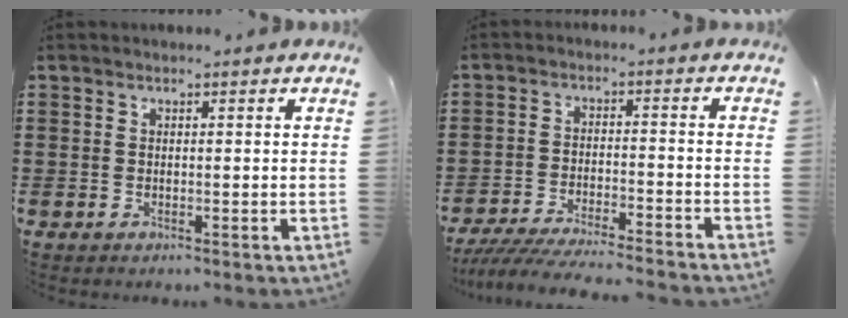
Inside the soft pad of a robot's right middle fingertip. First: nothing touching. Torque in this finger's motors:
{"motor_torque": [0.60, -0.42, 0.55, 0.17]}